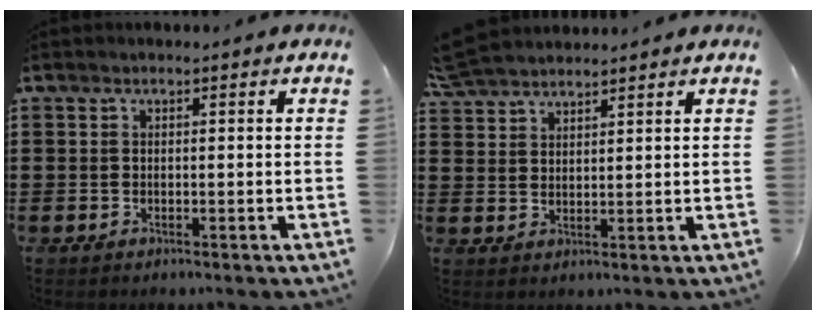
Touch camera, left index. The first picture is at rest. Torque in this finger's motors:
{"motor_torque": [0.84, -0.75, 0.52, 0.09]}